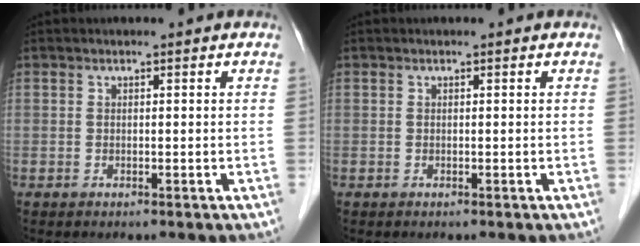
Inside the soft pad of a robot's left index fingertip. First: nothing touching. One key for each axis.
{"total": 0.0}